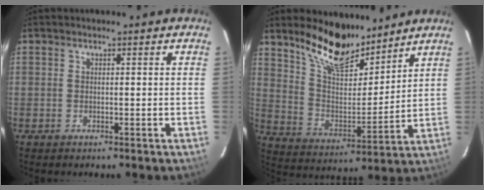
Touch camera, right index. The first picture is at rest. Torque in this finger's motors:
{"motor_torque": [0.91, 1.01, 0.26, 0.08]}